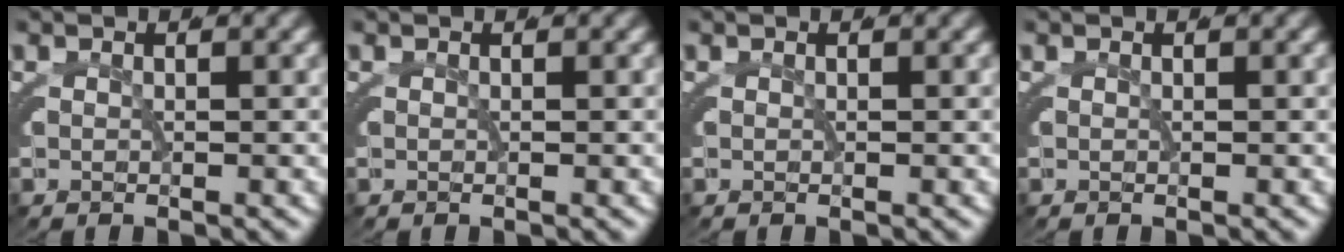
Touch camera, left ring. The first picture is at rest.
{"total": 0.0}
{"total": 0.0}
{"total": 0.0}